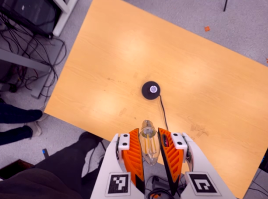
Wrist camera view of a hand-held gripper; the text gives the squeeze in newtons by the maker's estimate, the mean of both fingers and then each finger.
{"total": 12.2, "left": 11.9, "right": 12.6}